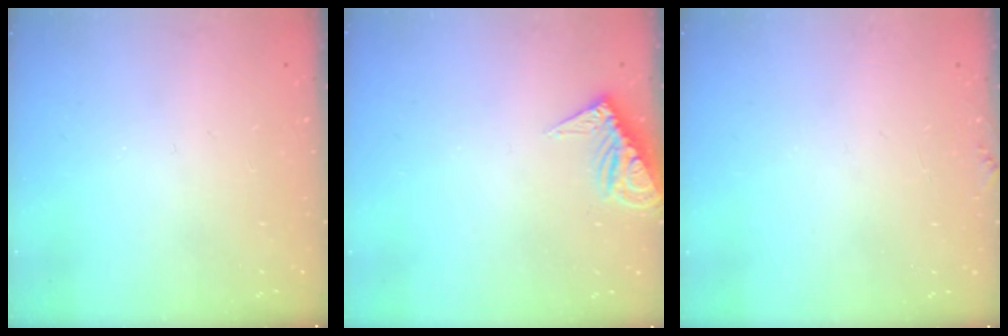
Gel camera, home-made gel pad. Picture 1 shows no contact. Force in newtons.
{"total": 9.6, "press": 9.6, "slide": 0.3}
{"total": 3.5, "press": 3.4, "slide": 0.3}